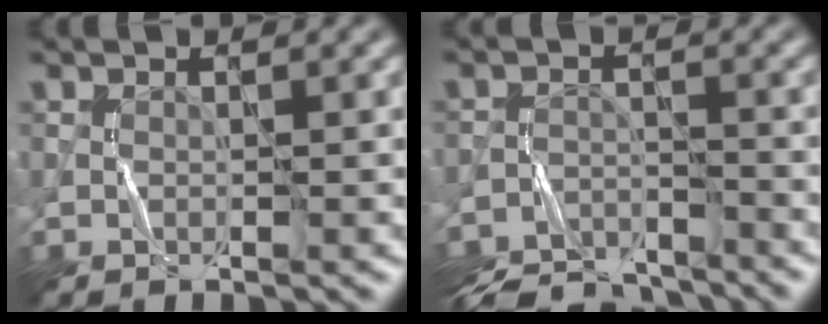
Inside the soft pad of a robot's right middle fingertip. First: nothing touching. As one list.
[{"total": 7.9, "force": [-7.5, 1.7, 1.8], "torque": [-0.027, -0.013, -0.130]}]